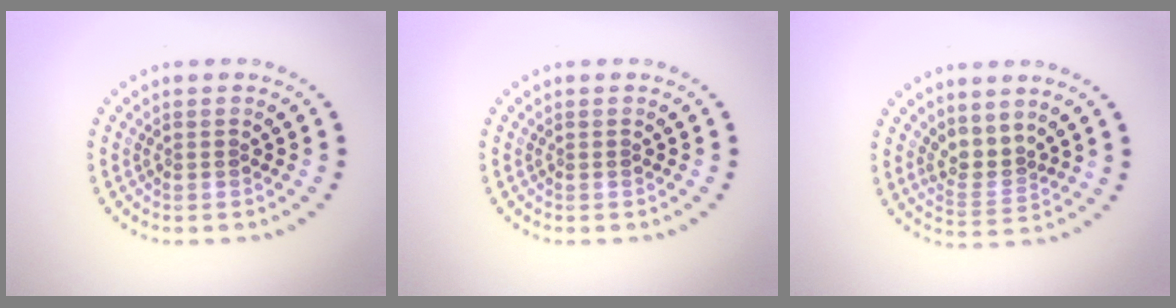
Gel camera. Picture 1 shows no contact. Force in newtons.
{"total": 0.0}
{"total": 2.3, "press": 1.7, "slide": 1.5}